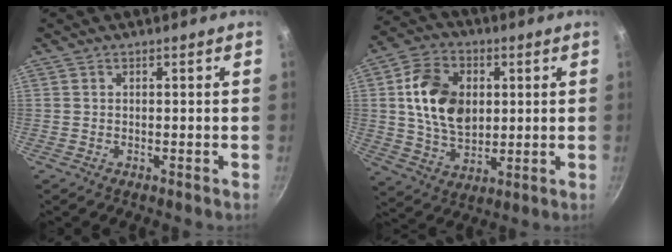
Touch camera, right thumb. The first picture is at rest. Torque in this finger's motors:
{"motor_torque": [1.87, 1.75, 1.20, -0.36, 0.14]}